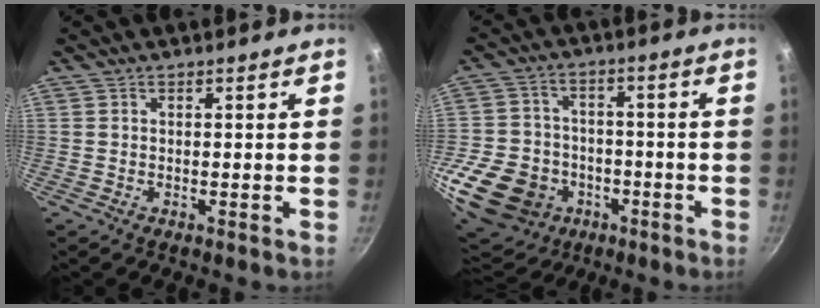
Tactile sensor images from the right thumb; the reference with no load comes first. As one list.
[{"total": 20.2, "force": [-7.7, 15.8, 9.8], "torque": [-0.192, 0.035, -0.116]}]